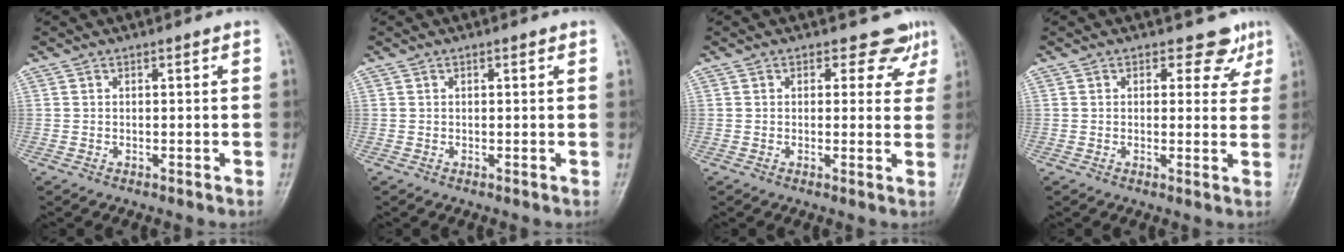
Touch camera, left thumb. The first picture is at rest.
{"total": 0.7, "force": [0.4, 0.3, 0.5], "torque": [-0.007, 0.000, 0.003]}
{"total": 4.8, "force": [3.3, 3.2, 1.4], "torque": [0.018, -0.017, 0.028]}
{"total": 4.7, "force": [3.1, 3.2, 1.6], "torque": [0.016, -0.014, 0.032]}